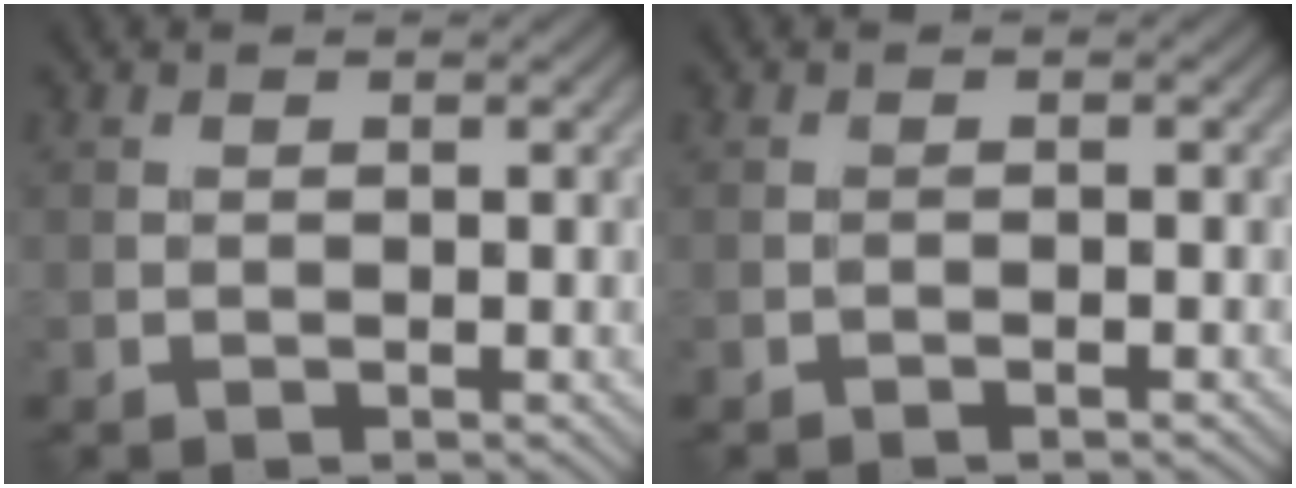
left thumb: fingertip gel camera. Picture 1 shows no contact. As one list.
[{"total": 0.6, "force": [-0.5, 0.0, 0.3], "torque": [-0.004, 0.002, -0.011]}]